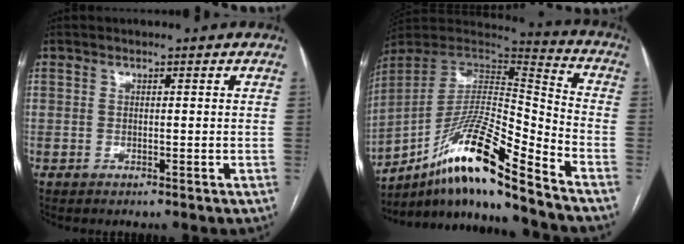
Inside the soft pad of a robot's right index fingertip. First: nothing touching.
{"total": 18.0, "force": [-12.6, 1.0, 12.9], "torque": [-0.255, 0.006, -0.225]}